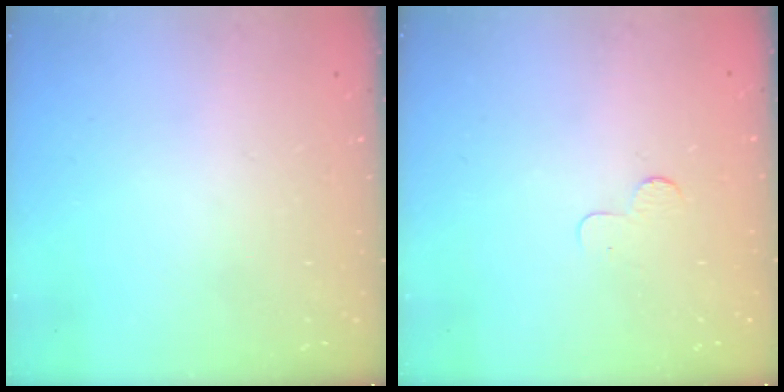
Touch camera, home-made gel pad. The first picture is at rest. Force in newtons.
{"total": 2.3, "press": 2.3, "slide": 0.2}